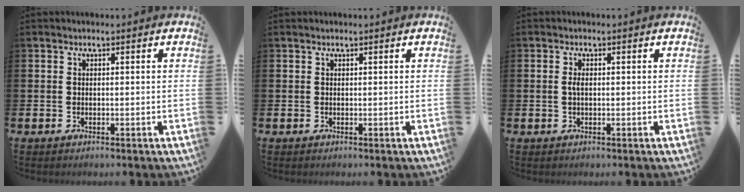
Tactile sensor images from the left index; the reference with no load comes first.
{"total": 0.0}
{"total": 1.4, "force": [0.1, 0.6, 1.2], "torque": [-0.022, 0.004, -0.001]}